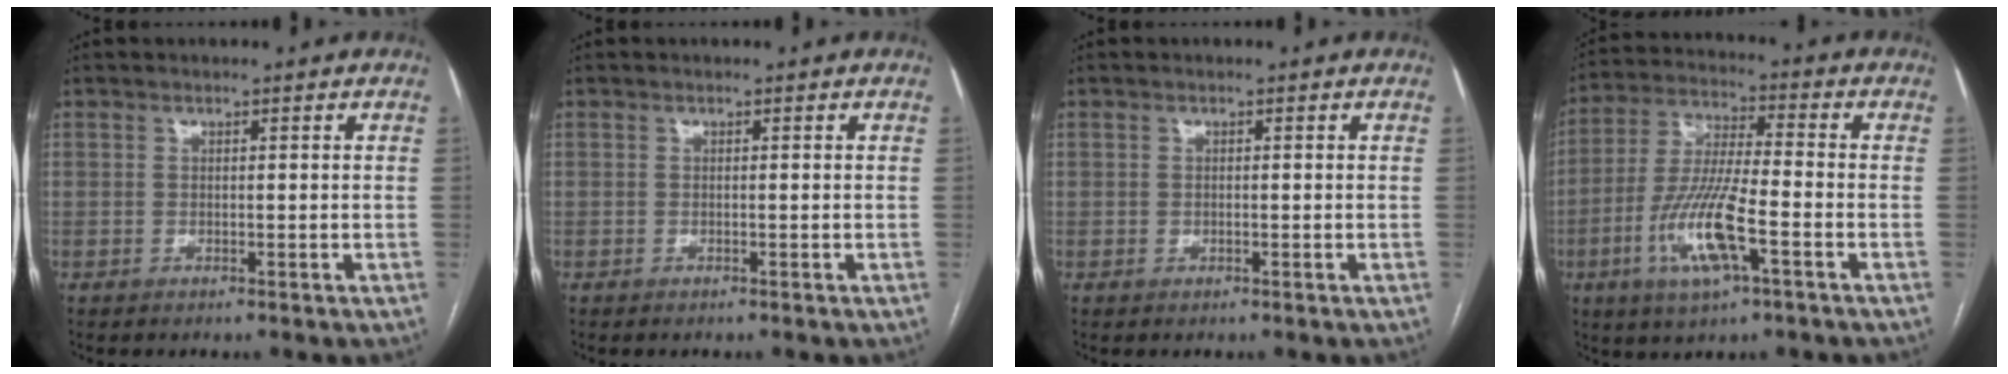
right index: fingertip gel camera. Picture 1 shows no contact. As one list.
[{"total": 0.0}, {"total": 0.6, "force": [-0.1, 0.5, 0.3], "torque": [-0.006, 0.001, 0.000]}, {"total": 12.7, "force": [-4.7, 2.2, 11.6], "torque": [-0.241, -0.009, -0.085]}]